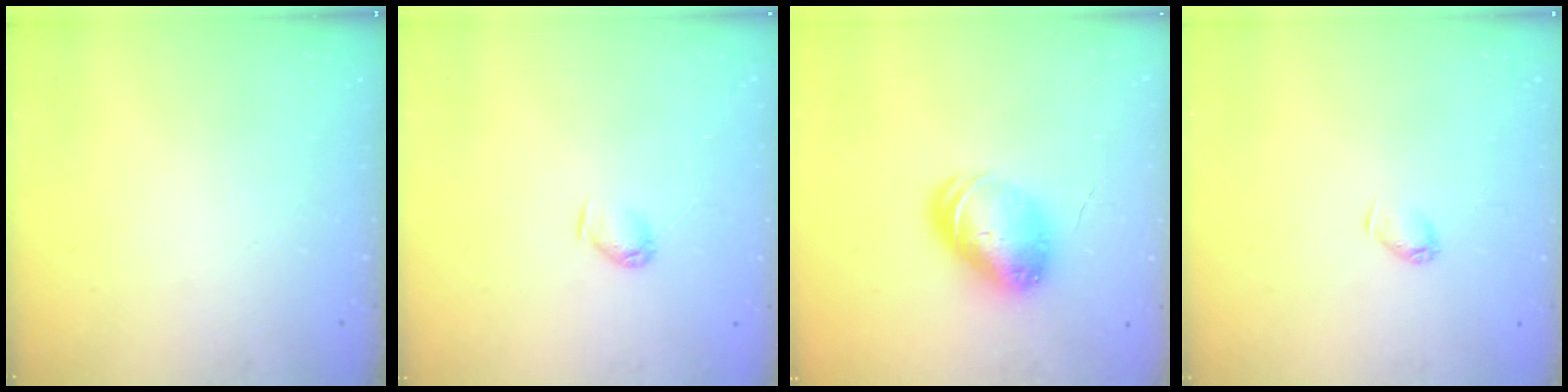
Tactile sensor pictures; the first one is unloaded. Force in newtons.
{"total": 3.6, "press": 3.6, "slide": 0.6}
{"total": 10.2, "press": 10.2, "slide": 1.2}
{"total": 3.1, "press": 3.0, "slide": 0.7}